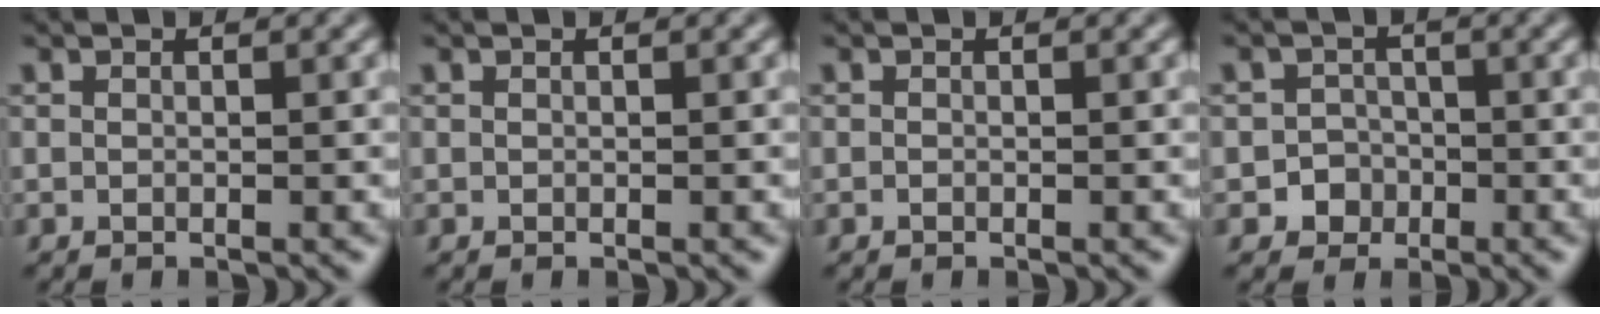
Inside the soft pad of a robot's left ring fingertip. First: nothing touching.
{"total": 0.0}
{"total": 0.0}
{"total": 2.3, "force": [-0.9, 2.1, 0.3], "torque": [0.017, 0.008, -0.024]}